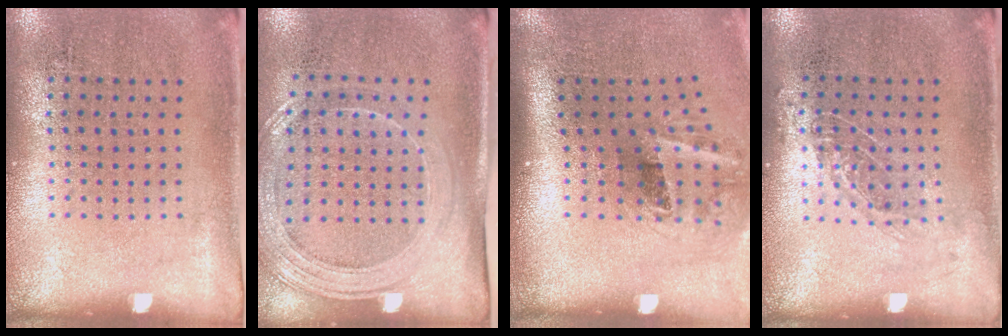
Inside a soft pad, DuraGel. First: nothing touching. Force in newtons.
{"total": 1.9, "press": 1.7, "slide": 1.0}
{"total": 2.2, "press": 1.3, "slide": 1.7}
{"total": 0.9, "press": 0.8, "slide": 0.4}